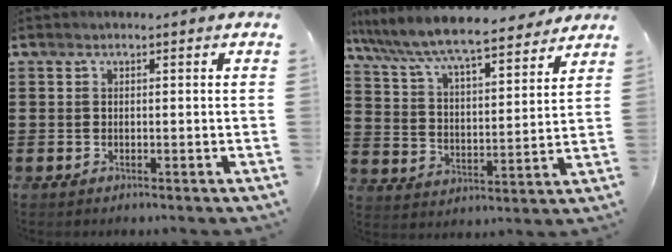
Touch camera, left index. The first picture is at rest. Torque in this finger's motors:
{"motor_torque": [2.02, 0.12, 1.06, 0.21]}